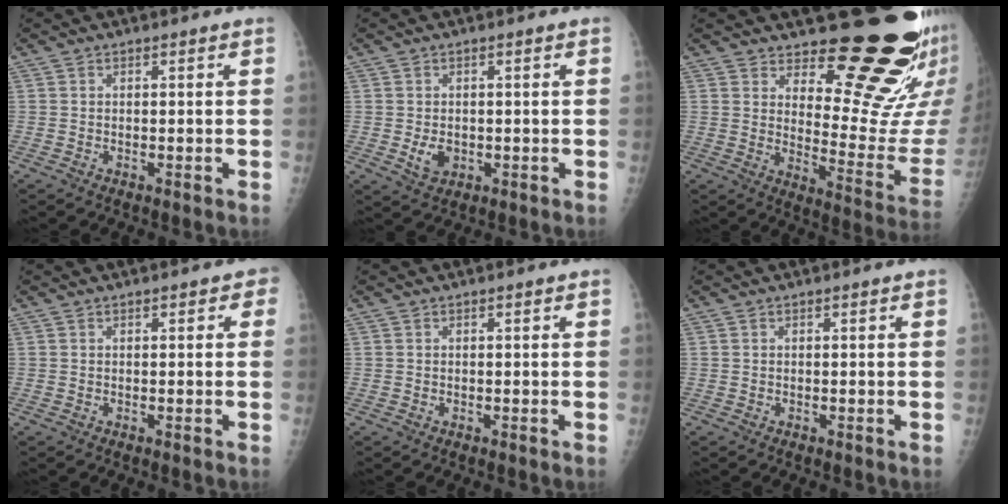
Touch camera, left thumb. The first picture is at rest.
{"total": 3.3, "force": [-0.5, 2.4, 2.2], "torque": [-0.030, -0.003, -0.001]}
{"total": 18.1, "force": [14.0, 5.9, 10.0], "torque": [-0.079, -0.141, 0.186]}
{"total": 1.8, "force": [0.7, 1.0, 1.3], "torque": [-0.002, 0.002, 0.005]}
{"total": 0.0}
{"total": 0.0}